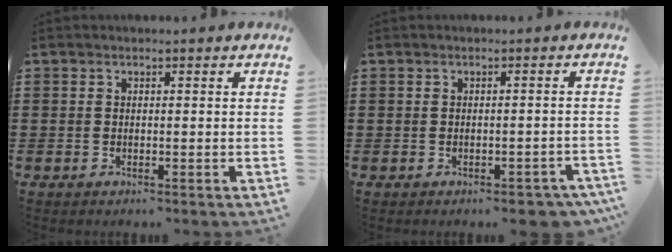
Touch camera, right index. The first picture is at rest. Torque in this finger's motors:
{"motor_torque": [-0.43, 0.35, -0.64, -0.21]}